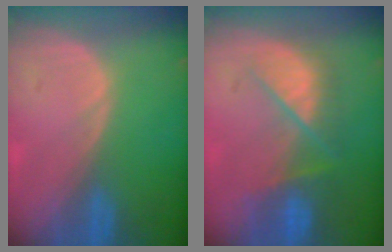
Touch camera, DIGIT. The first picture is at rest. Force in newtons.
{"total": 7.9, "press": 7.2, "slide": 3.1}